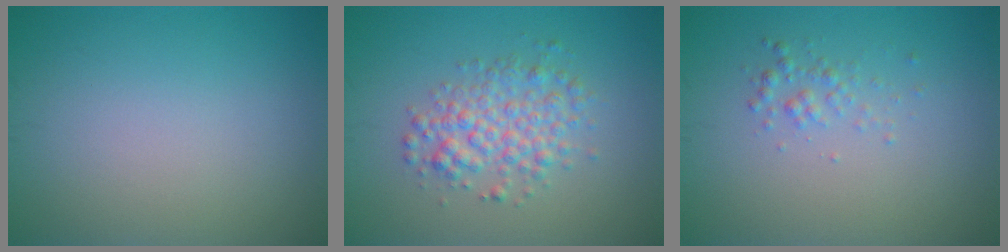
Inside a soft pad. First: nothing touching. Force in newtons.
{"total": 3.6, "press": 3.6, "slide": 0.1}
{"total": 1.2, "press": 1.2, "slide": 0.1}